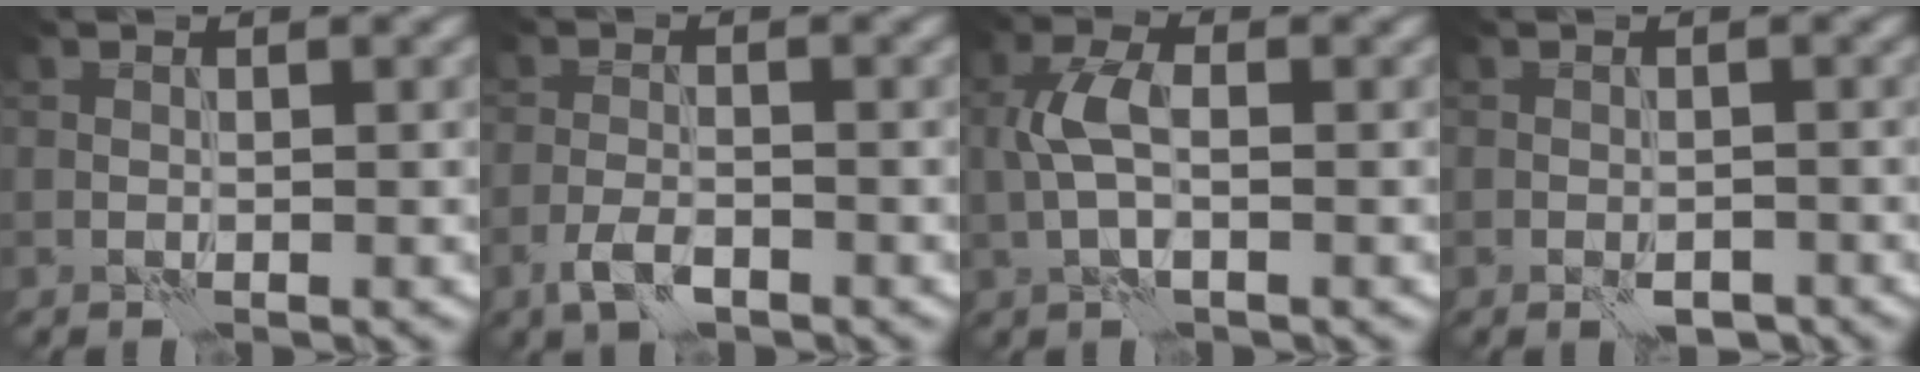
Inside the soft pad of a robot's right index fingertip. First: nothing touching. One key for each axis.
{"total": 2.4, "fx": -1.5, "fy": 1.1, "fz": 1.5, "tx": -0.036, "ty": 0.000, "tz": -0.036}
{"total": 3.2, "fx": 0.0, "fy": 1.5, "fz": 2.8, "tx": -0.063, "ty": 0.007, "tz": -0.004}
{"total": 1.9, "fx": -1.3, "fy": 0.9, "fz": 1.1, "tx": -0.020, "ty": -0.002, "tz": -0.020}